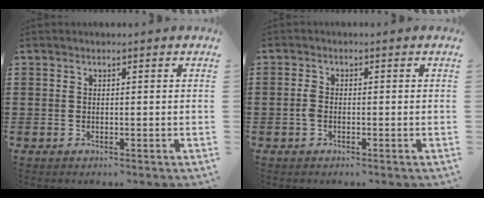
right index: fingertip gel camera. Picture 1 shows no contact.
{"total": 1.8, "force": [-0.5, 0.9, 1.4], "torque": [-0.044, -0.006, -0.015]}